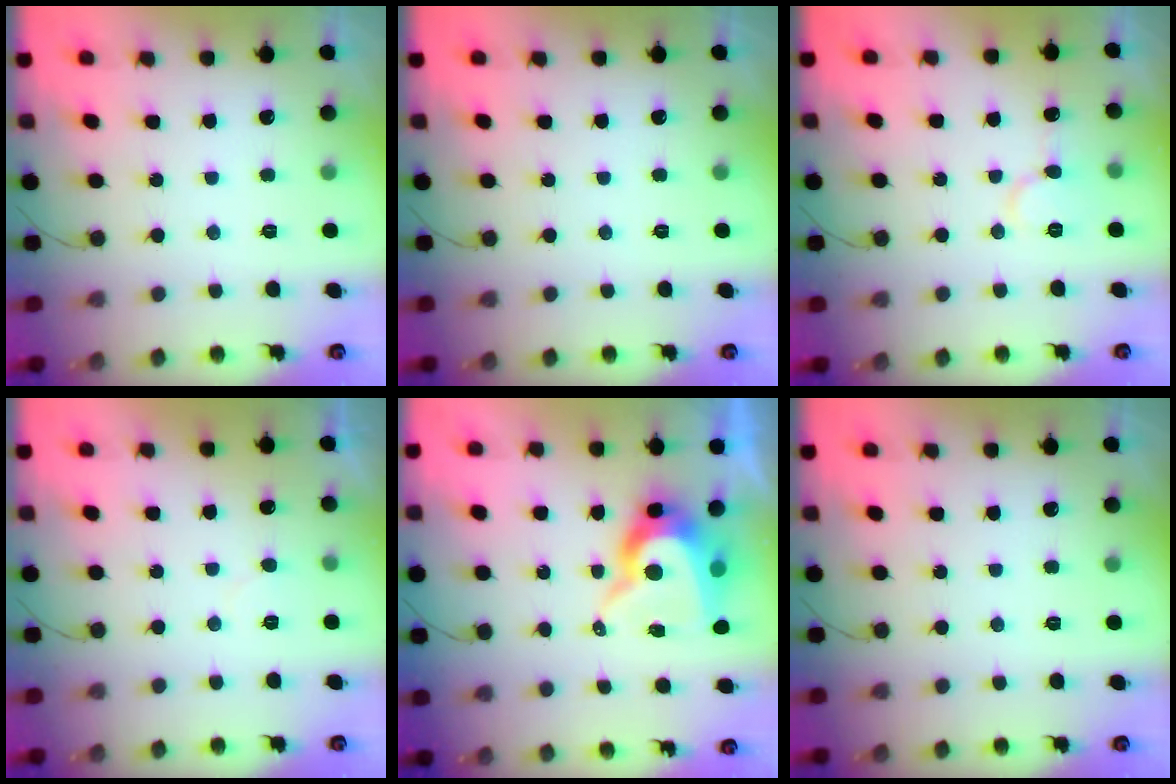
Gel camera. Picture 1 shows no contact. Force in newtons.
{"total": 0.0}
{"total": 6.5, "press": 6.5, "slide": 0.8}
{"total": 3.7, "press": 3.6, "slide": 0.3}
{"total": 11.4, "press": 11.3, "slide": 0.8}
{"total": 0.0}